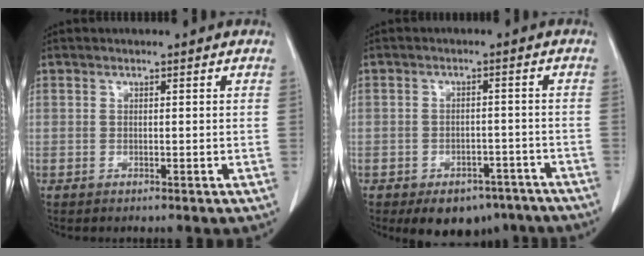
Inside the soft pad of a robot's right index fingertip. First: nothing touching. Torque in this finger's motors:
{"motor_torque": [-0.38, -0.15, -0.11, -0.07]}